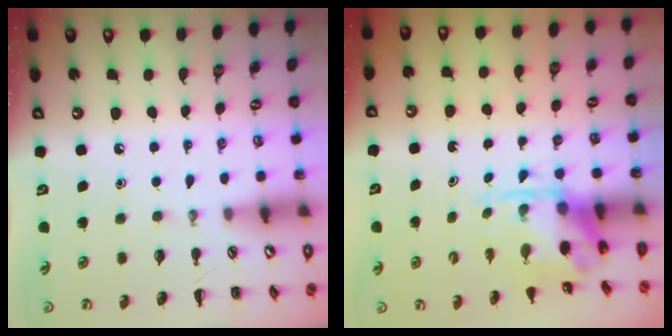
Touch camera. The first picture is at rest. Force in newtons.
{"total": 3.8, "press": 3.7, "slide": 0.8}